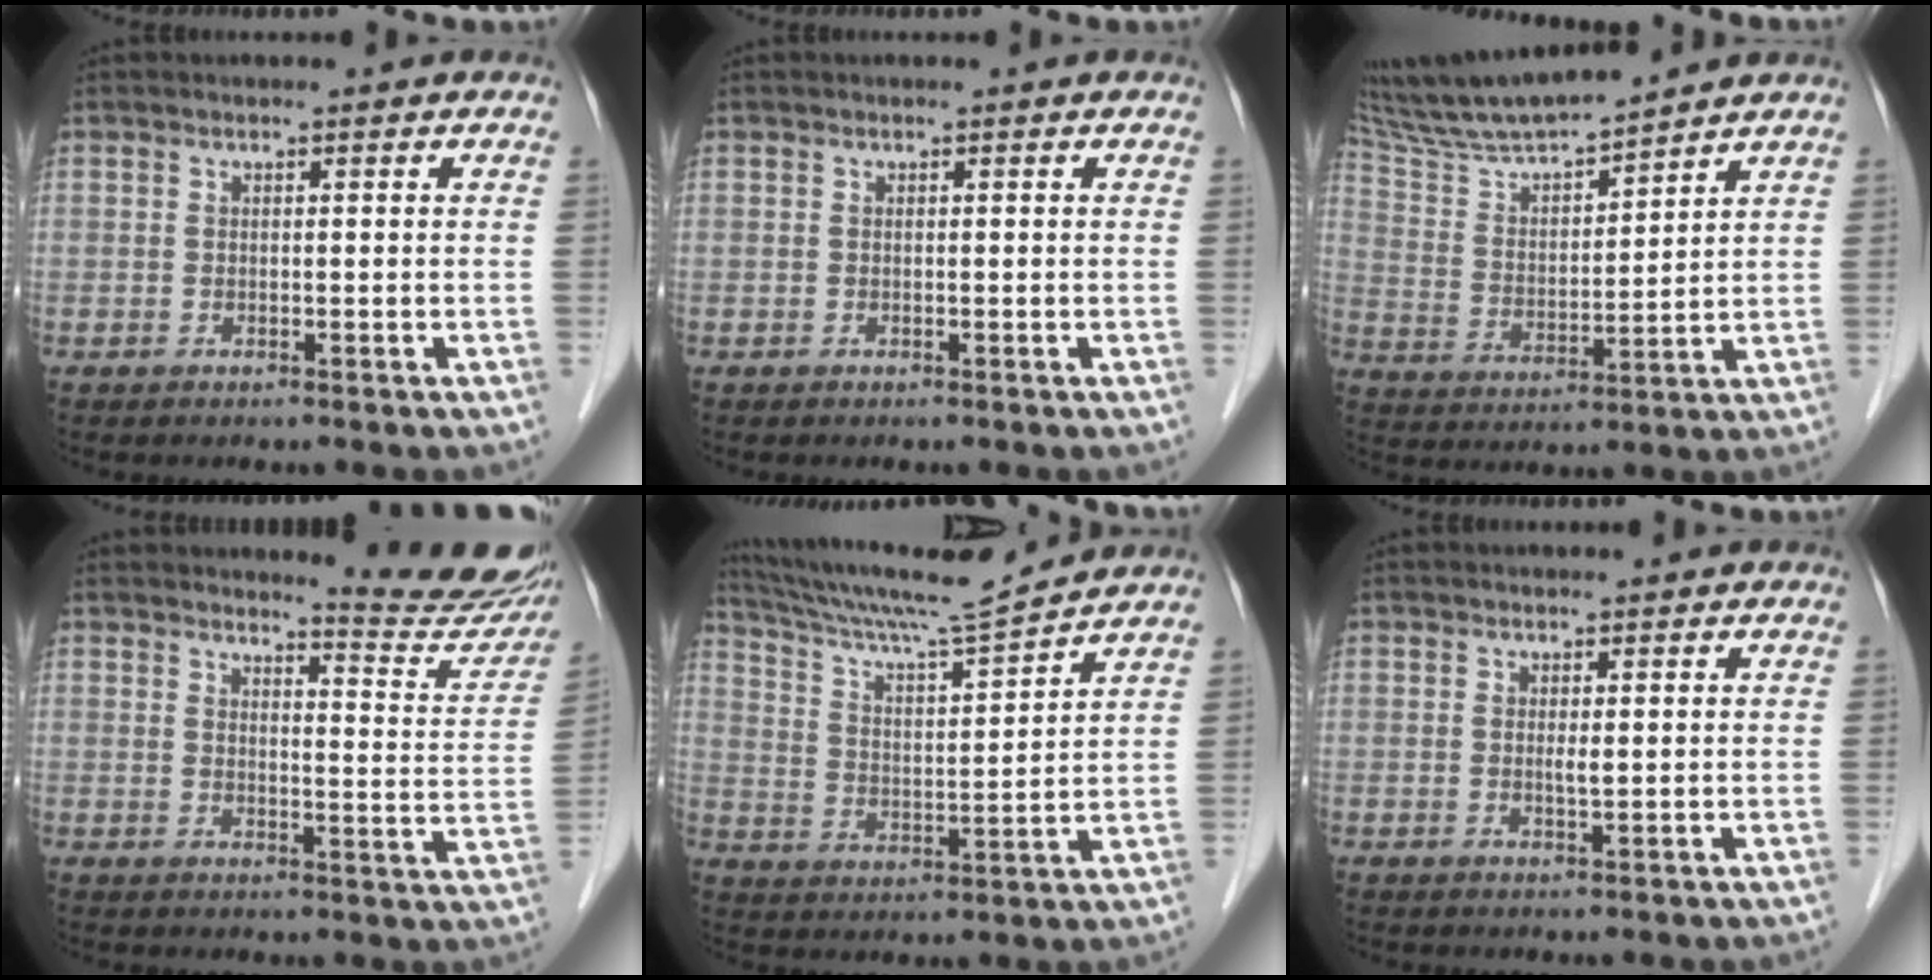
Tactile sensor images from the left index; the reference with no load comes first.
{"total": 0.0}
{"total": 13.3, "force": [12.2, 0.2, 5.3], "torque": [-0.106, 0.014, 0.234]}
{"total": 10.9, "force": [10.6, 0.4, 2.6], "torque": [-0.022, -0.064, 0.114]}
{"total": 13.2, "force": [12.3, -1.6, 4.2], "torque": [-0.088, -0.005, 0.211]}
{"total": 1.0, "force": [0.3, 0.1, 0.9], "torque": [-0.021, -0.002, 0.007]}